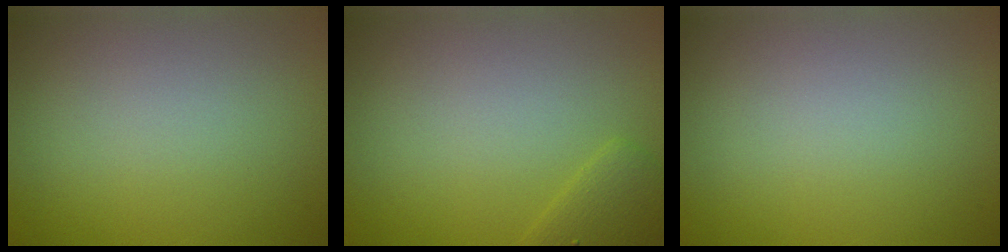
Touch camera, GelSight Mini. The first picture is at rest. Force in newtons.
{"total": 1.6, "press": 1.6, "slide": 0.1}
{"total": 0.0}